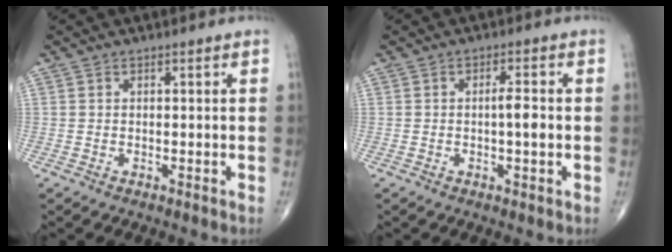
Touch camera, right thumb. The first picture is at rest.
{"total": 3.7, "force": [-0.3, 0.8, 3.6], "torque": [-0.058, 0.000, -0.009]}